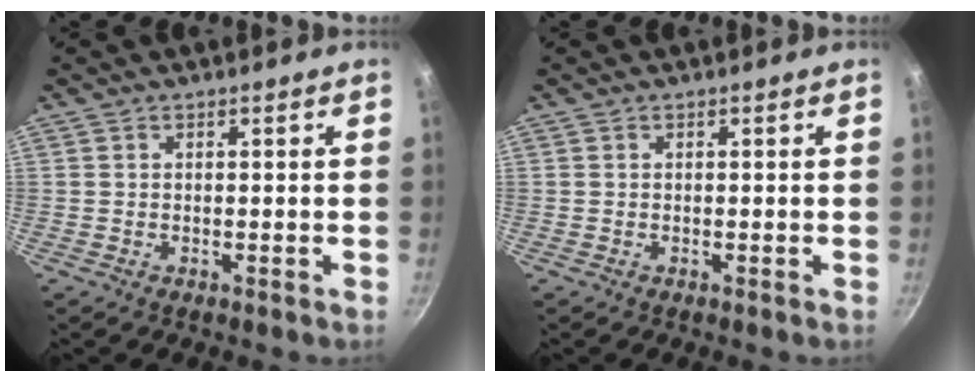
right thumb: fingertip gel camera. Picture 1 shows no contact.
{"total": 0.0}